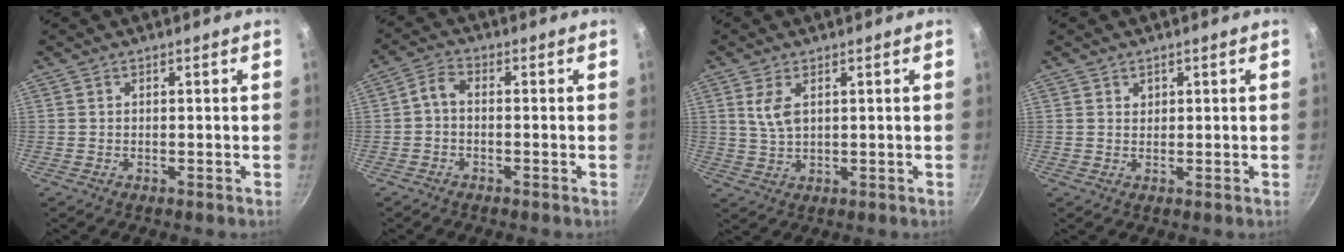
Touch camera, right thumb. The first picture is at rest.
{"total": 3.1, "force": [-0.9, 1.7, 2.4], "torque": [-0.057, 0.018, -0.027]}
{"total": 4.6, "force": [1.6, 2.4, 3.6], "torque": [-0.067, -0.009, 0.033]}
{"total": 1.2, "force": [0.6, 1.0, 0.3], "torque": [0.003, 0.000, 0.009]}